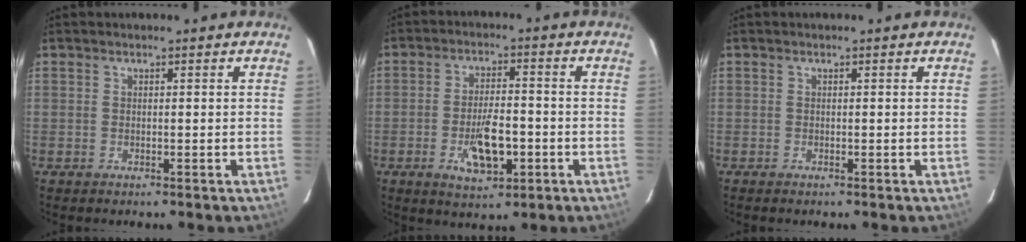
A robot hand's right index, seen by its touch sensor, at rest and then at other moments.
{"total": 8.8, "force": [-3.0, 3.7, 7.4], "torque": [-0.144, -0.004, -0.043]}
{"total": 0.0}